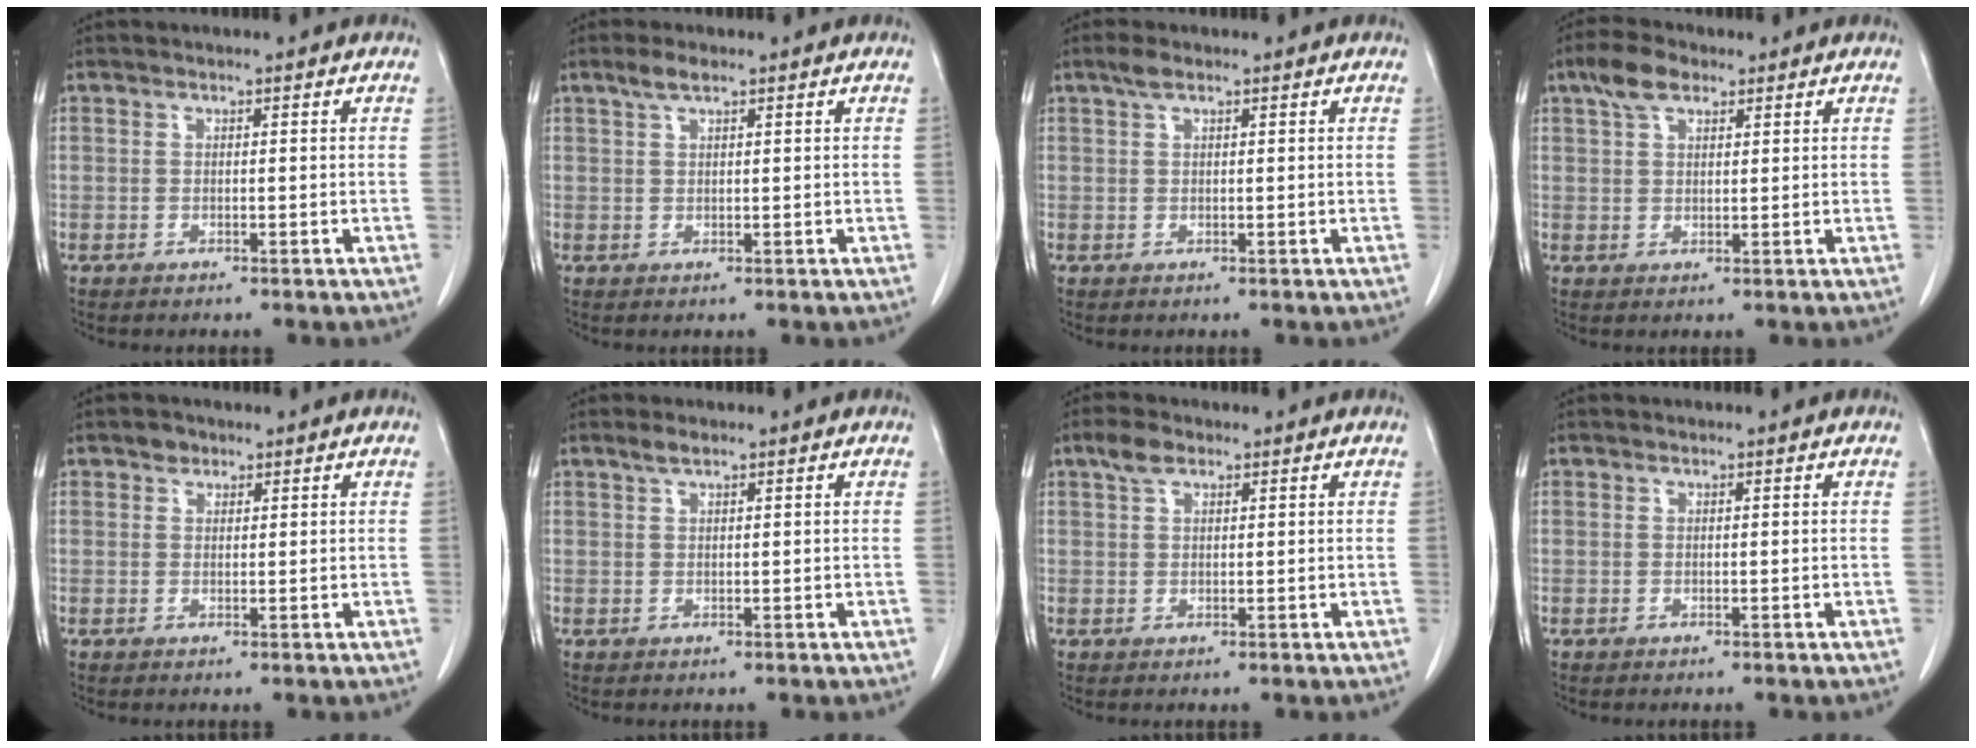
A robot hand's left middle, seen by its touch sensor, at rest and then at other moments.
{"total": 2.3, "force": [1.7, 0.5, 1.5], "torque": [-0.036, 0.008, 0.034]}
{"total": 1.7, "force": [1.2, 0.5, 1.1], "torque": [-0.028, 0.010, 0.024]}
{"total": 4.8, "force": [3.1, 2.3, 3.0], "torque": [-0.064, 0.015, 0.059]}
{"total": 1.5, "force": [1.0, 1.1, 0.3], "torque": [-0.004, 0.000, 0.015]}
{"total": 1.4, "force": [1.1, 0.2, 0.8], "torque": [-0.021, 0.004, 0.024]}
{"total": 2.7, "force": [1.7, 1.3, 1.6], "torque": [-0.036, 0.010, 0.036]}
{"total": 0.0}